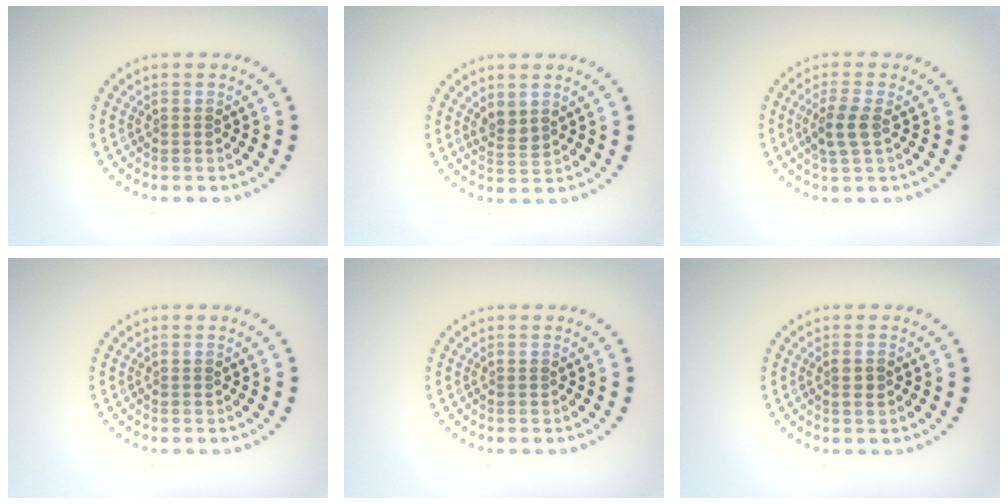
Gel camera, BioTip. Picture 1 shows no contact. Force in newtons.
{"total": 1.6, "press": 1.4, "slide": 0.8}
{"total": 2.4, "press": 2.3, "slide": 0.8}
{"total": 0.0}
{"total": 0.0}
{"total": 1.2, "press": 1.1, "slide": 0.5}